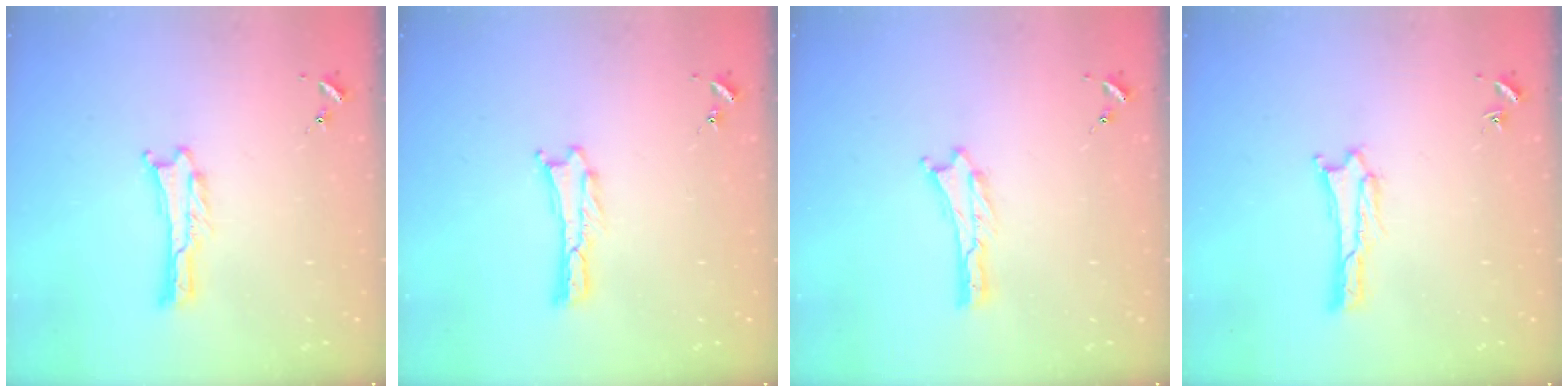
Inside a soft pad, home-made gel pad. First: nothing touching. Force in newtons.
{"total": 0.0}
{"total": 0.0}
{"total": 1.9, "press": 1.9, "slide": 0.1}